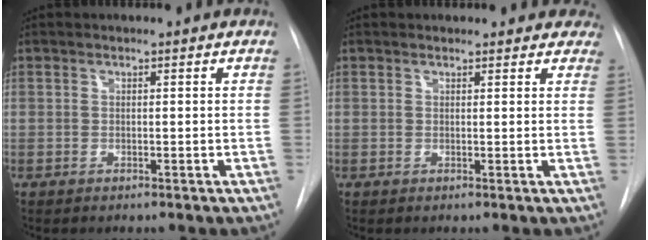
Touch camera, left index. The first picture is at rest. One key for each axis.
{"total": 7.3, "fx": 6.5, "fy": 2.8, "fz": 1.5, "tx": 0.013, "ty": 0.001, "tz": 0.049}